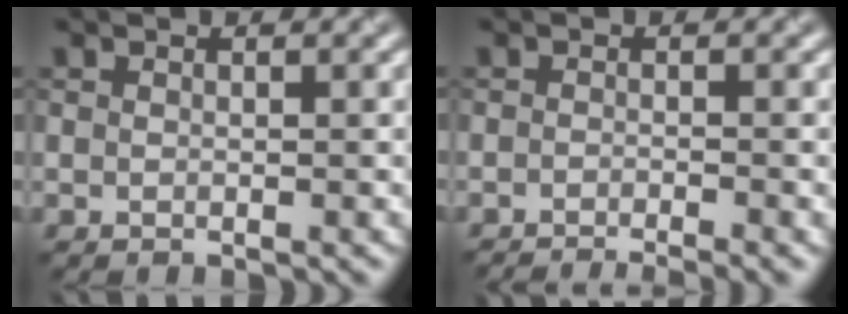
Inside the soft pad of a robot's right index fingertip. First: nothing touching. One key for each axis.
{"total": 3.4, "fx": -2.8, "fy": 0.4, "fz": 2.0, "tx": -0.029, "ty": -0.002, "tz": -0.048}